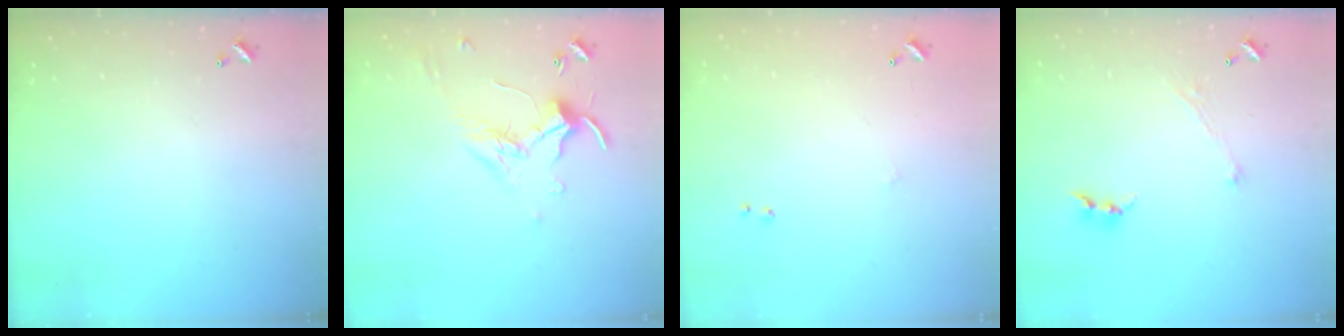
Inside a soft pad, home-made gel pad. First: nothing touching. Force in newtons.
{"total": 0.0}
{"total": 6.7, "press": 6.6, "slide": 0.6}
{"total": 1.3, "press": 1.2, "slide": 0.5}